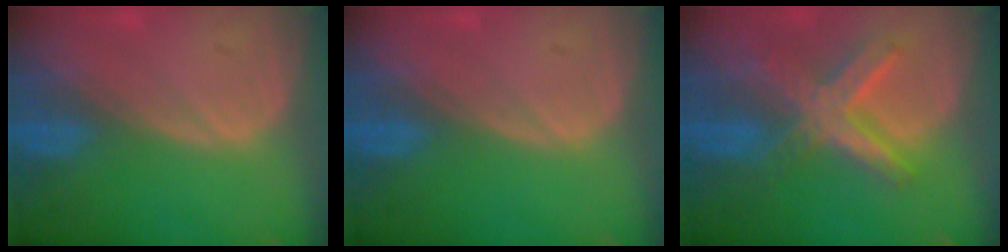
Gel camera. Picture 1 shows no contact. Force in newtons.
{"total": 0.0}
{"total": 8.1, "press": 7.0, "slide": 4.1}